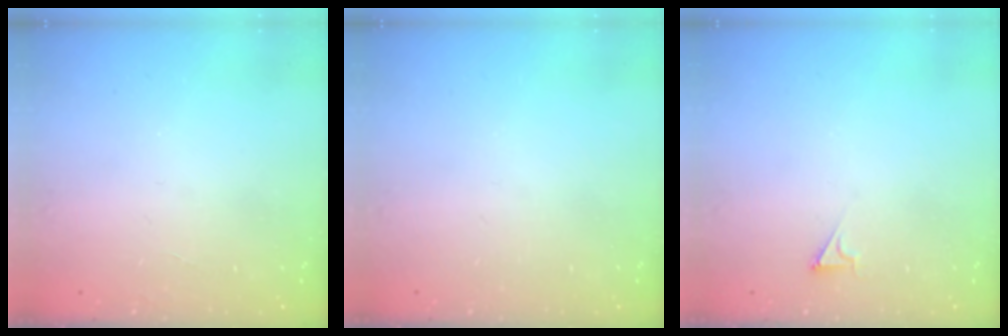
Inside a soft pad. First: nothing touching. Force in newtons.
{"total": 0.0}
{"total": 2.1, "press": 2.1, "slide": 0.3}